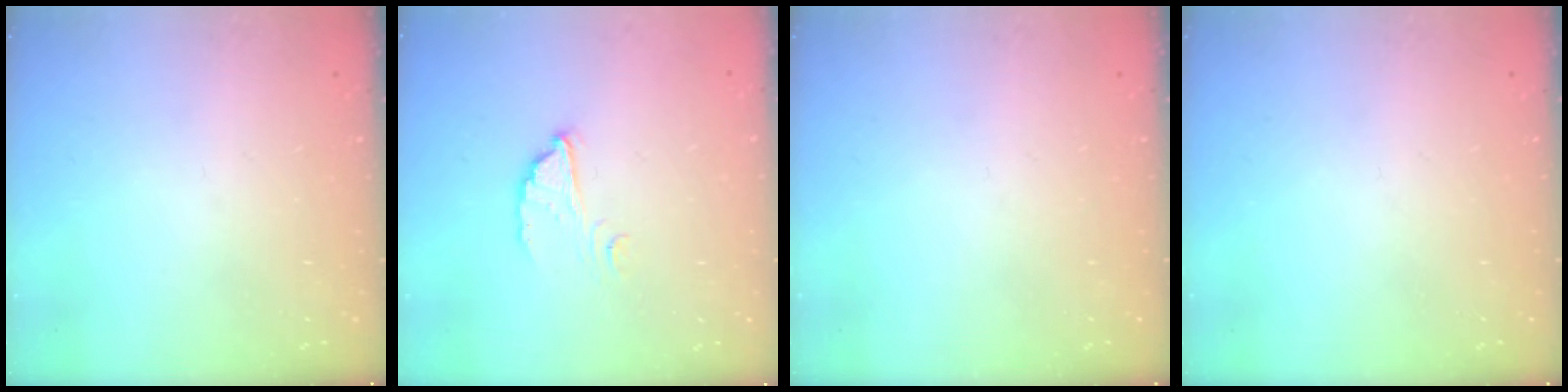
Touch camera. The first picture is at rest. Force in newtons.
{"total": 5.3, "press": 5.3, "slide": 0.1}
{"total": 0.0}
{"total": 0.0}